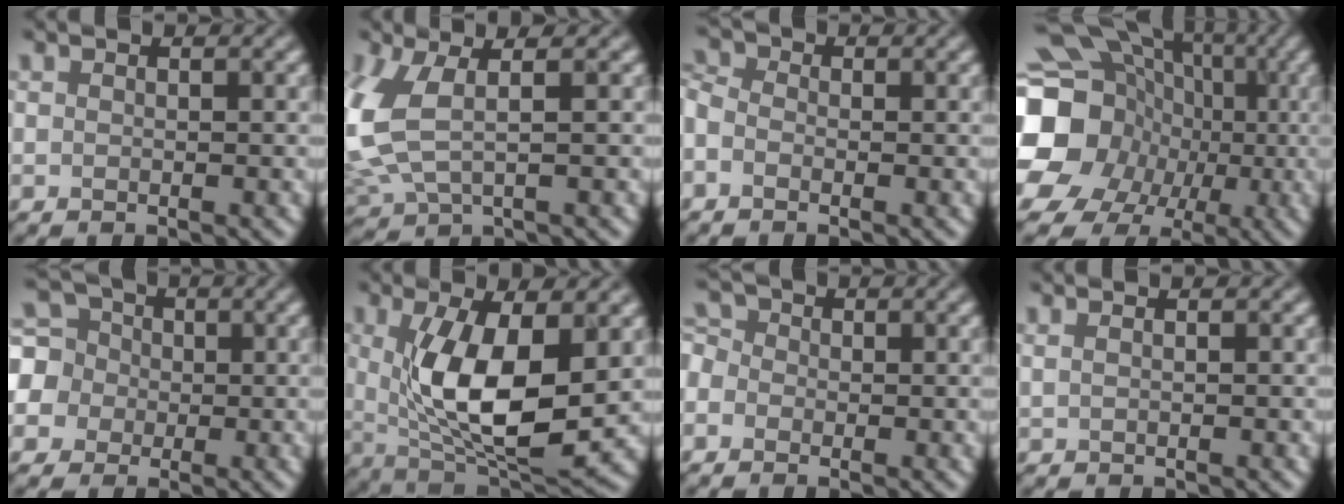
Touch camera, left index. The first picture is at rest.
{"total": 4.6, "force": [-0.3, 2.1, 4.1], "torque": [-0.128, -0.005, 0.018]}
{"total": 1.8, "force": [-0.8, 1.4, 0.9], "torque": [-0.036, 0.011, -0.027]}
{"total": 20.1, "force": [-3.9, 17.7, 8.7], "torque": [-0.172, -0.003, -0.086]}
{"total": 7.0, "force": [-1.1, 6.6, 1.9], "torque": [-0.068, 0.029, -0.039]}
{"total": 9.1, "force": [0.1, 3.6, 8.3], "torque": [-0.159, -0.016, 0.027]}
{"total": 1.6, "force": [-1.0, 1.2, 0.0], "torque": [-0.011, 0.014, -0.012]}
{"total": 0.7, "force": [0.2, 0.4, 0.6], "torque": [-0.004, 0.003, -0.001]}